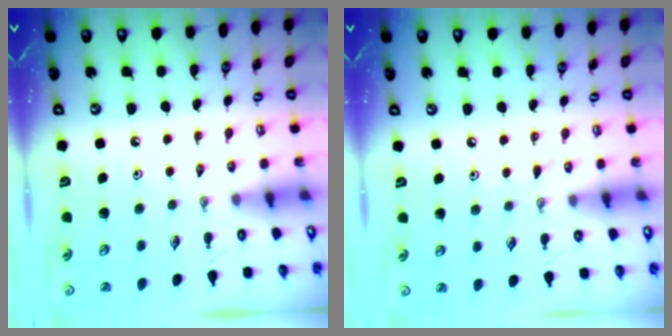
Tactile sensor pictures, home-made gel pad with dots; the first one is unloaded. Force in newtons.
{"total": 3.4, "press": 3.3, "slide": 0.5}